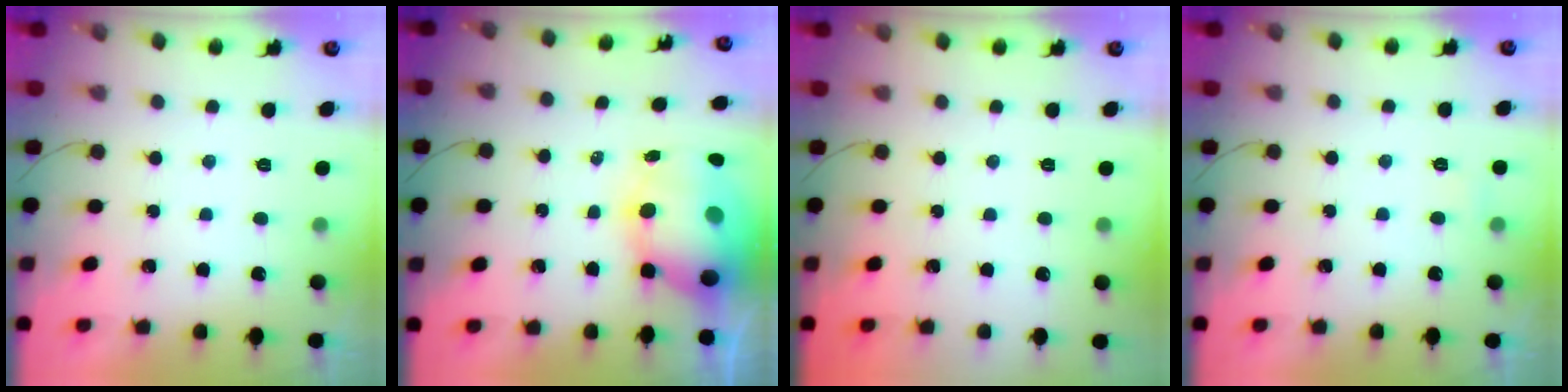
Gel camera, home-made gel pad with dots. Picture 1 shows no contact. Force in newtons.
{"total": 11.9, "press": 11.4, "slide": 3.2}
{"total": 0.0}
{"total": 7.0, "press": 1.7, "slide": 6.8}